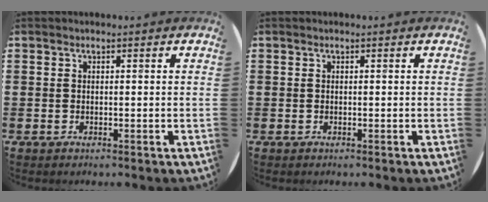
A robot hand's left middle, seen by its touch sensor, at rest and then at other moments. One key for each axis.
{"total": 0.0}